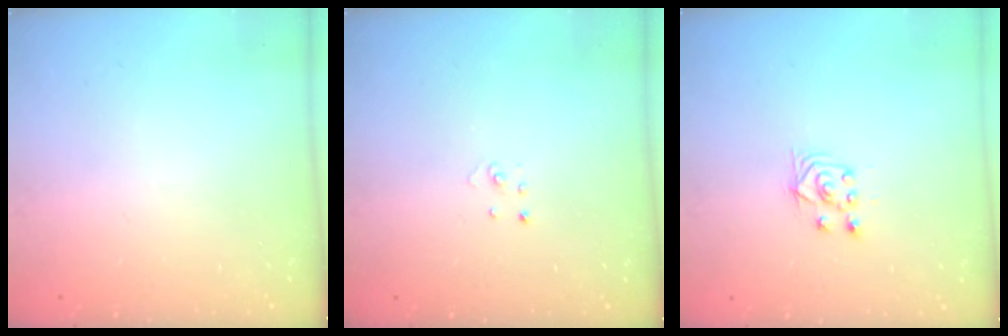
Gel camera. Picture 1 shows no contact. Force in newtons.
{"total": 1.9, "press": 1.9, "slide": 0.2}
{"total": 3.8, "press": 3.7, "slide": 0.9}